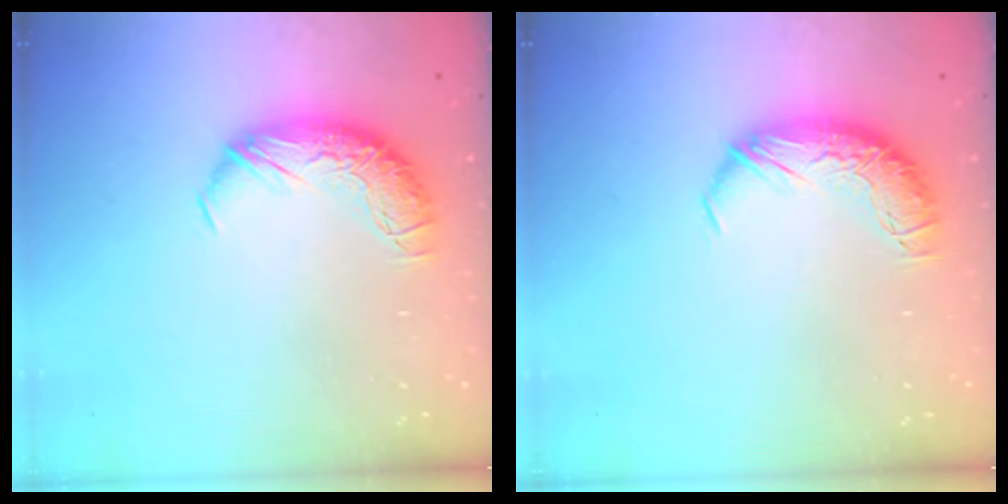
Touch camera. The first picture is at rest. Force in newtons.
{"total": 0.0}